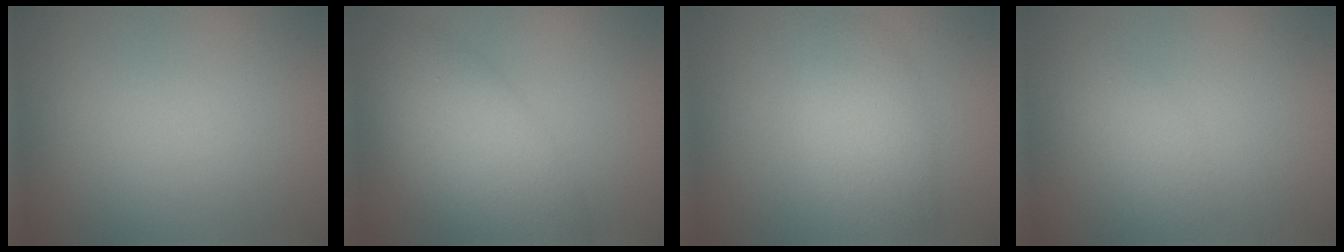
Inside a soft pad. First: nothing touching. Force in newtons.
{"total": 7.7, "press": 7.7, "slide": 0.5}
{"total": 4.0, "press": 4.0, "slide": 0.2}
{"total": 1.9, "press": 1.9, "slide": 0.1}